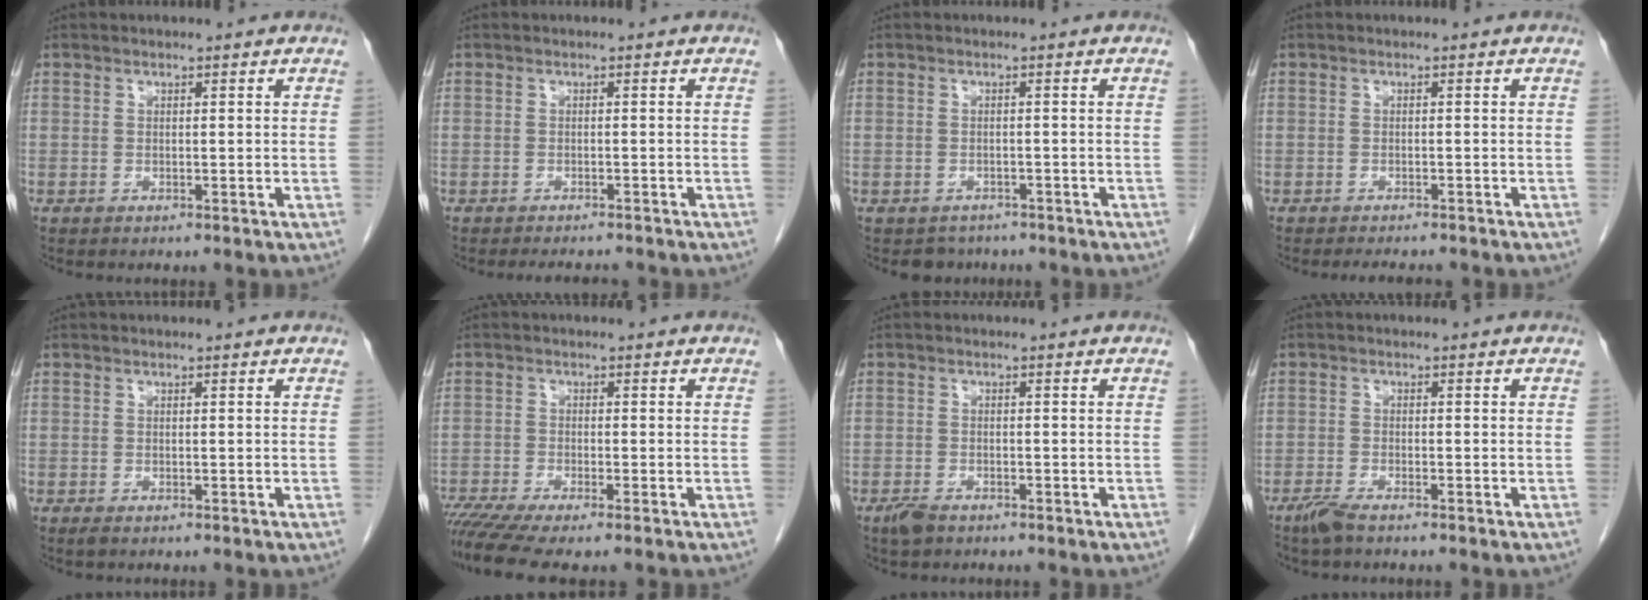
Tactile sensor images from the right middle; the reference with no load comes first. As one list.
[{"total": 3.4, "force": [-3.2, 0.5, 1.0], "torque": [-0.011, -0.007, -0.043]}, {"total": 2.6, "force": [-2.2, 1.4, -0.2], "torque": [-0.007, 0.001, -0.032]}, {"total": 3.4, "force": [-3.1, 0.6, 1.2], "torque": [-0.015, -0.007, -0.041]}, {"total": 0.6, "force": [-0.4, 0.2, 0.4], "torque": [-0.008, -0.002, -0.005]}, {"total": 7.5, "force": [-6.0, 0.0, 4.5], "torque": [-0.080, -0.017, -0.105]}, {"total": 2.3, "force": [-1.7, 0.9, 1.2], "torque": [-0.029, -0.002, -0.027]}, {"total": 2.5, "force": [-2.0, 0.3, 1.5], "torque": [-0.038, -0.005, -0.040]}]